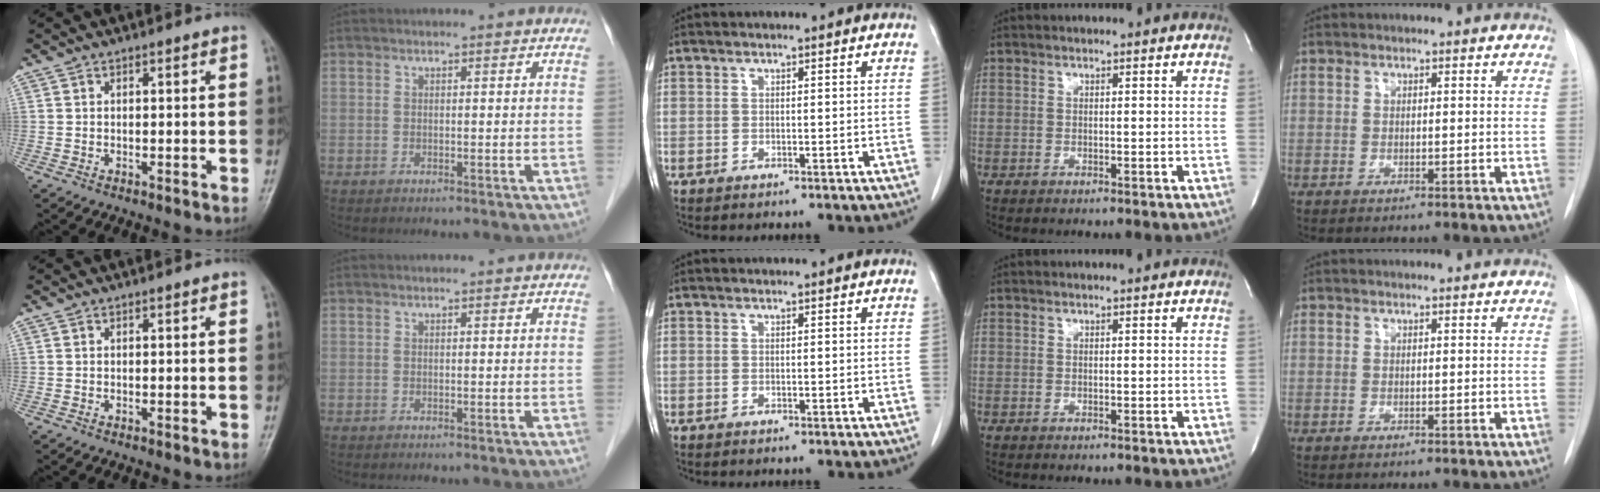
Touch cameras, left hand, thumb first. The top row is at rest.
{}